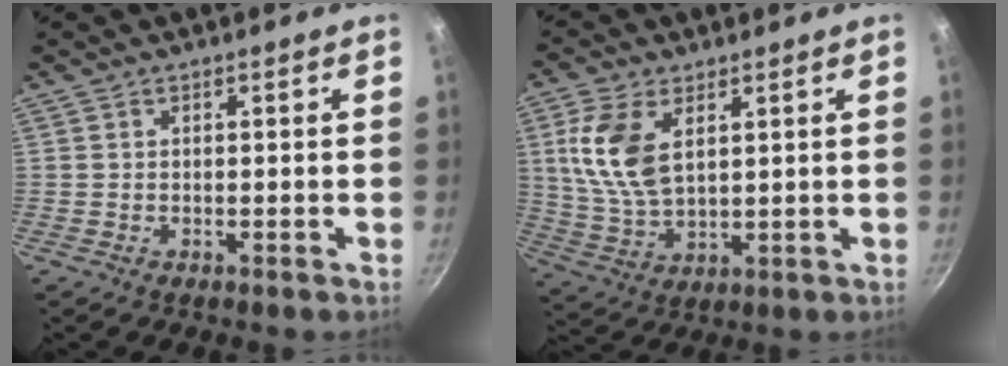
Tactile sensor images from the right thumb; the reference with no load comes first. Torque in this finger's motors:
{"motor_torque": [-0.28, 0.25, 1.11, 0.26, 0.05]}